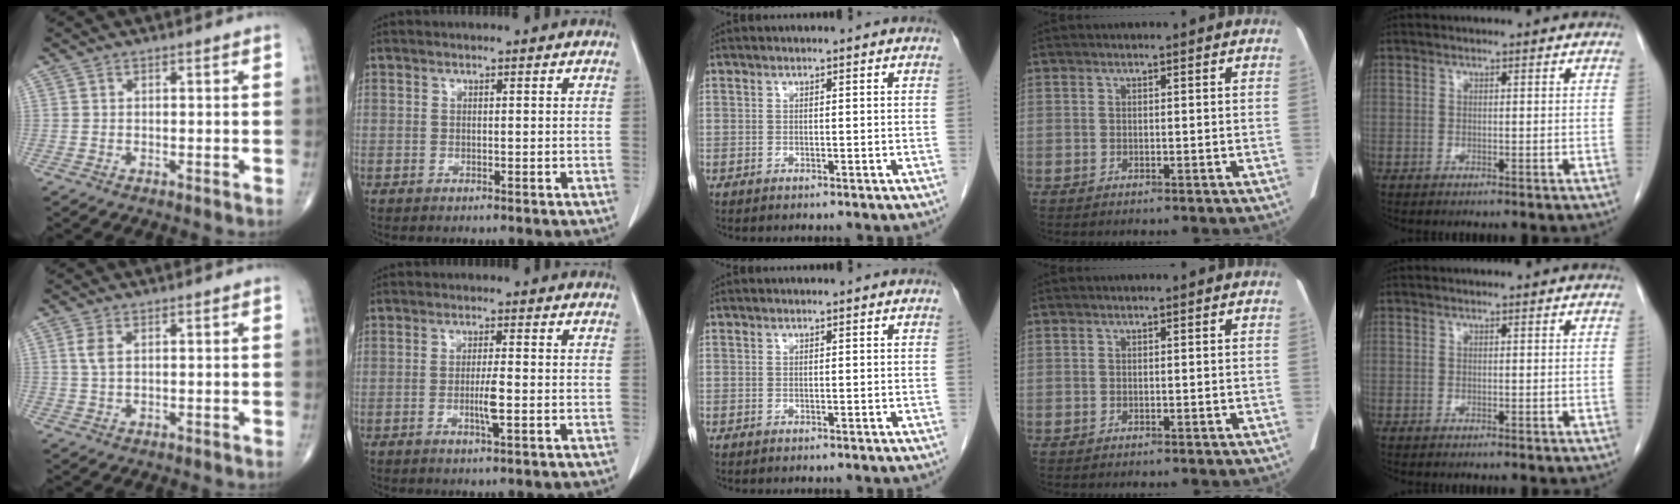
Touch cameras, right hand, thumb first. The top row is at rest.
{"thumb": {"total": 2.8, "force": [0.9, 1.4, 2.2], "torque": [-0.051, 0.004, 0.021]}, "index": {"total": 3.2, "force": [-1.0, -0.1, 3.0], "torque": [-0.059, -0.004, -0.018]}}